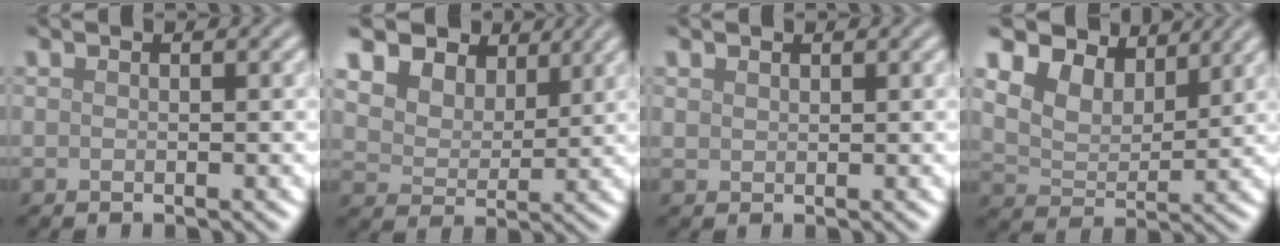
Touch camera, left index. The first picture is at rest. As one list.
[{"total": 10.6, "force": [6.4, 7.2, 4.5], "torque": [-0.106, 0.020, 0.110]}, {"total": 0.8, "force": [0.7, 0.4, 0.2], "torque": [-0.004, 0.000, 0.015]}, {"total": 6.6, "force": [4.8, 3.4, 3.0], "torque": [-0.072, -0.003, 0.079]}]